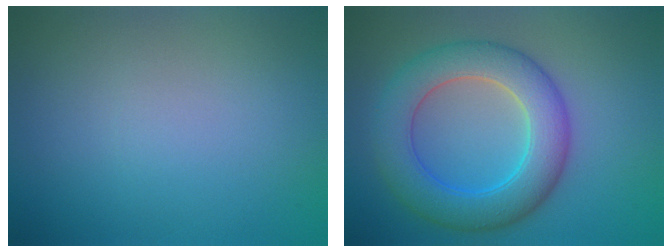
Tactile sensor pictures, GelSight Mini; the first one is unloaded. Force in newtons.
{"total": 7.2, "press": 7.2, "slide": 0.2}